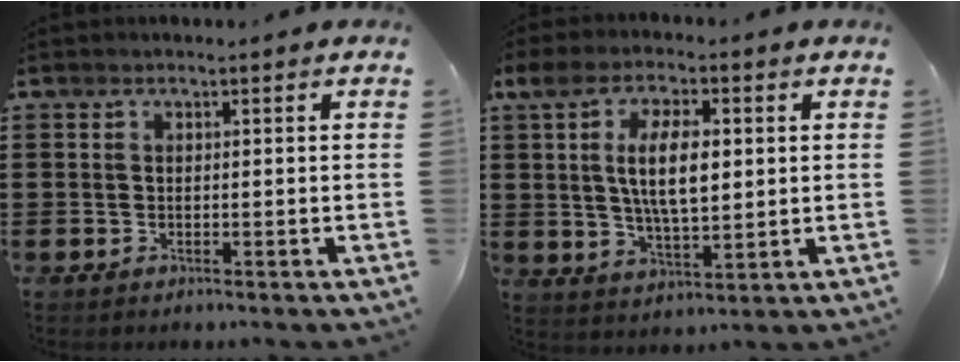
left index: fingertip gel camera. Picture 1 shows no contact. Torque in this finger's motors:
{"motor_torque": [2.14, 0.00, 1.06, 0.21]}